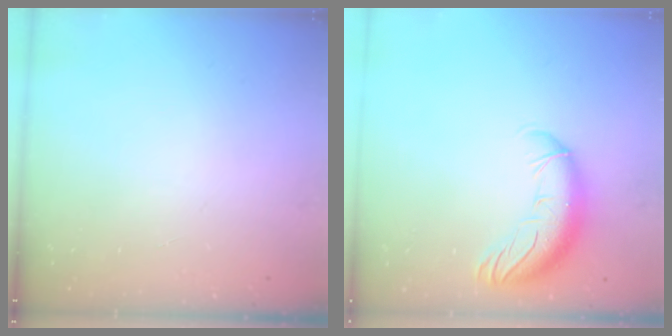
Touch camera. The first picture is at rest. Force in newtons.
{"total": 12.4, "press": 12.0, "slide": 2.9}